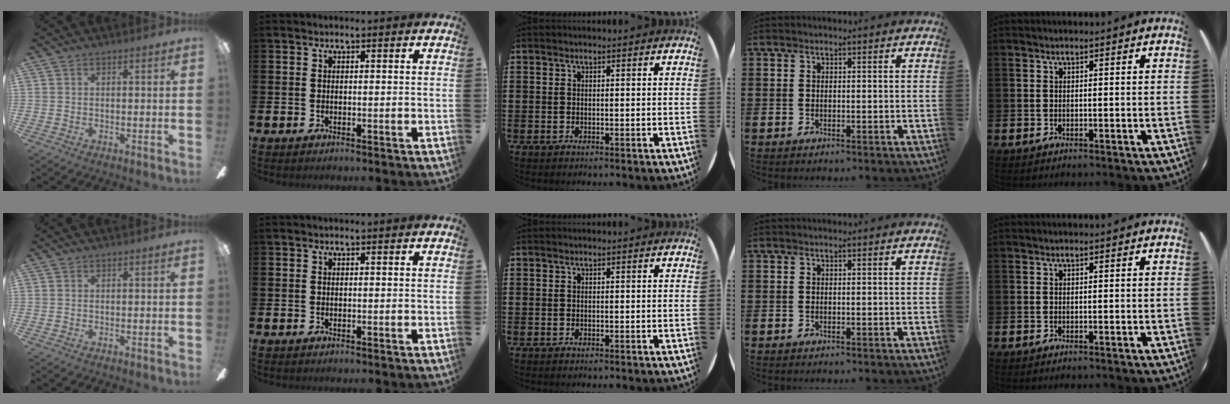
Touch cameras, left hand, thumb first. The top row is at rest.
{}